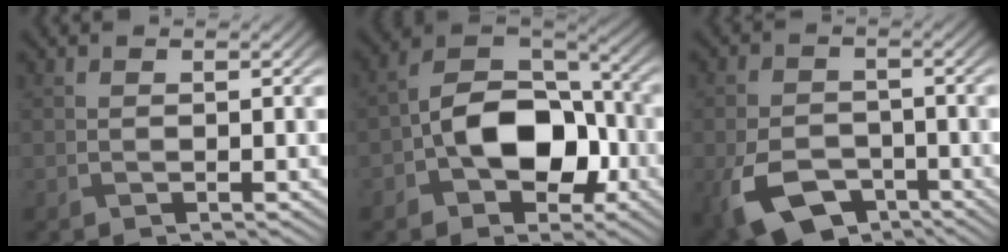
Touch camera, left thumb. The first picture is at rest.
{"total": 10.7, "force": [-2.9, 6.9, 7.6], "torque": [-0.132, 0.009, -0.065]}
{"total": 9.5, "force": [-4.6, 6.1, 5.8], "torque": [-0.139, -0.027, -0.078]}